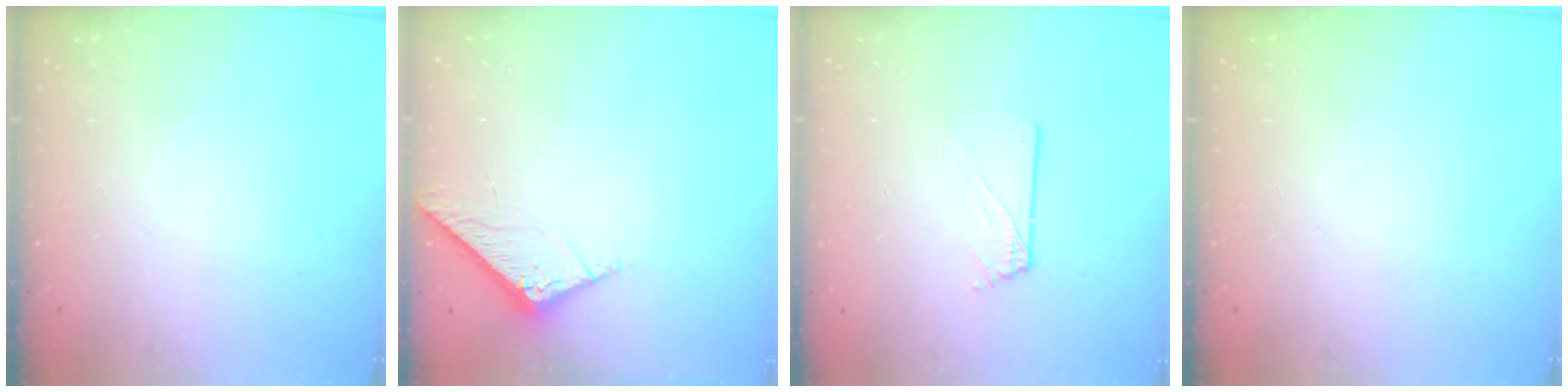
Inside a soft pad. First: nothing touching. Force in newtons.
{"total": 7.0, "press": 7.0, "slide": 0.5}
{"total": 0.9, "press": 0.9, "slide": 0.0}
{"total": 0.0}